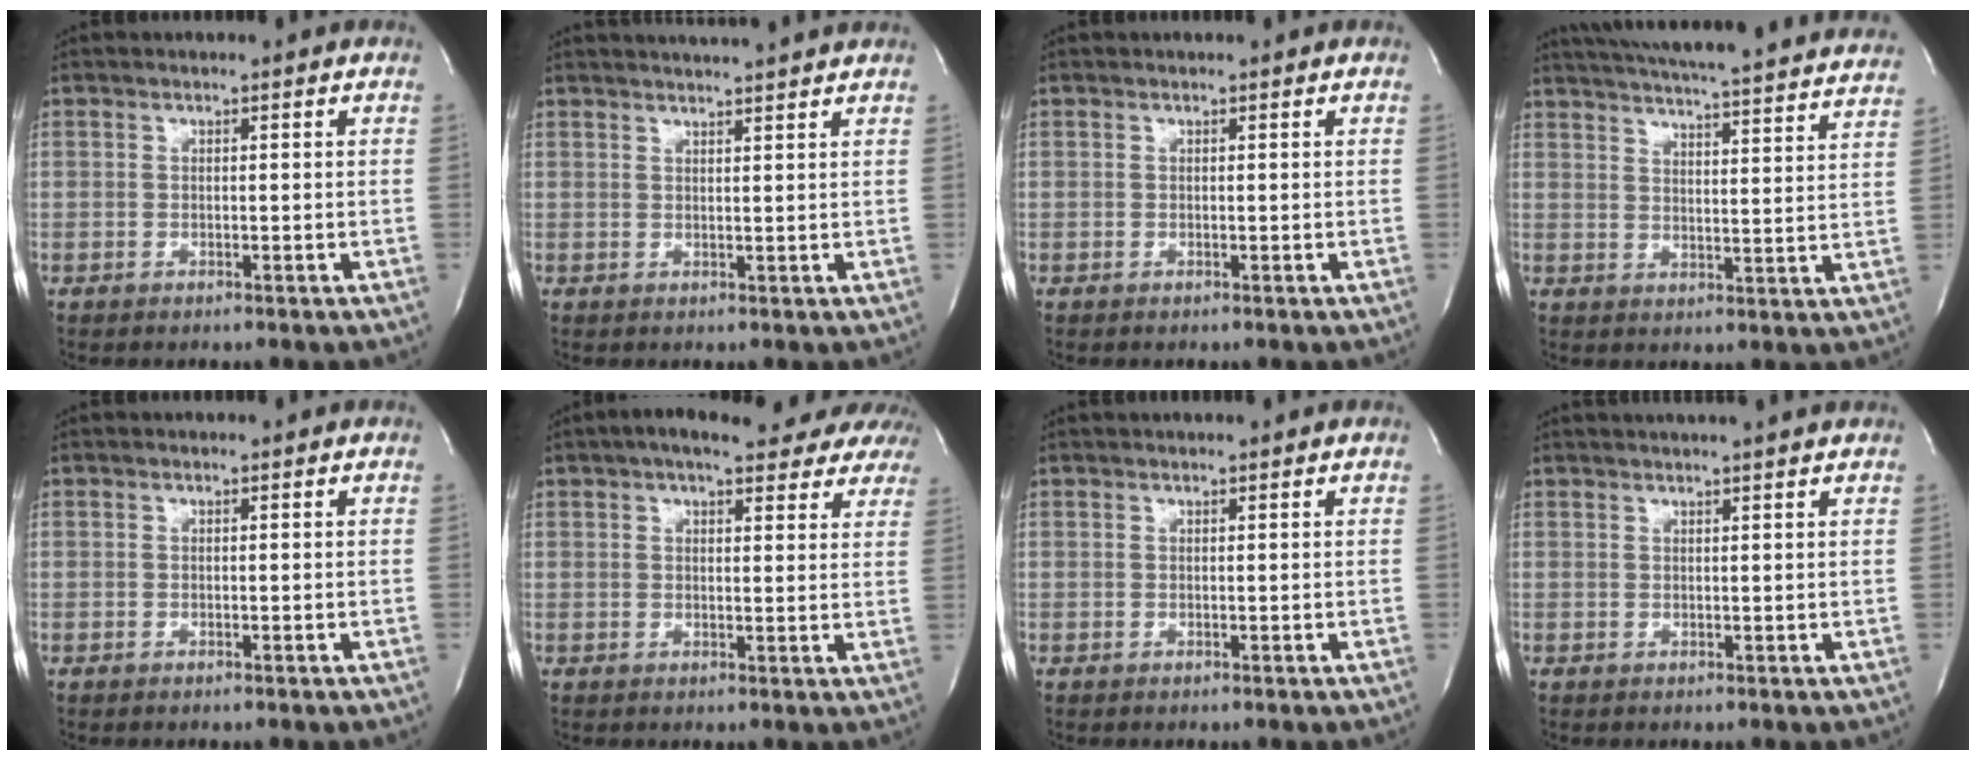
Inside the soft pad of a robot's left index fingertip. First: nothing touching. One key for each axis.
{"total": 7.0, "fx": 6.6, "fy": -0.6, "fz": 2.1, "tx": -0.034, "ty": 0.020, "tz": 0.082}
{"total": 0.0}
{"total": 28.8, "fx": 26.5, "fy": 2.1, "fz": 11.2, "tx": -0.190, "ty": -0.039, "tz": 0.327}
{"total": 0.0}
{"total": 17.4, "fx": 14.8, "fy": 4.9, "fz": 7.7, "tx": -0.102, "ty": 0.026, "tz": 0.171}
{"total": 2.2, "fx": 2.1, "fy": 0.1, "fz": 0.8, "tx": -0.009, "ty": 0.022, "tz": 0.029}
{"total": 6.8, "fx": 6.2, "fy": -0.5, "fz": 2.8, "tx": -0.039, "ty": 0.025, "tz": 0.071}